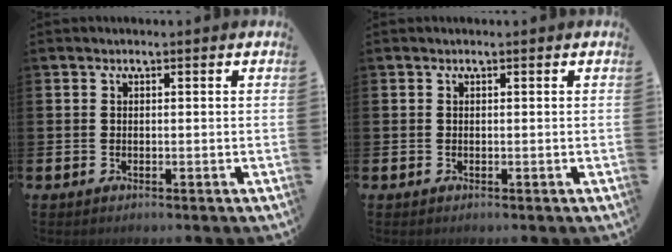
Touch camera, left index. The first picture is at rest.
{"total": 0.0}